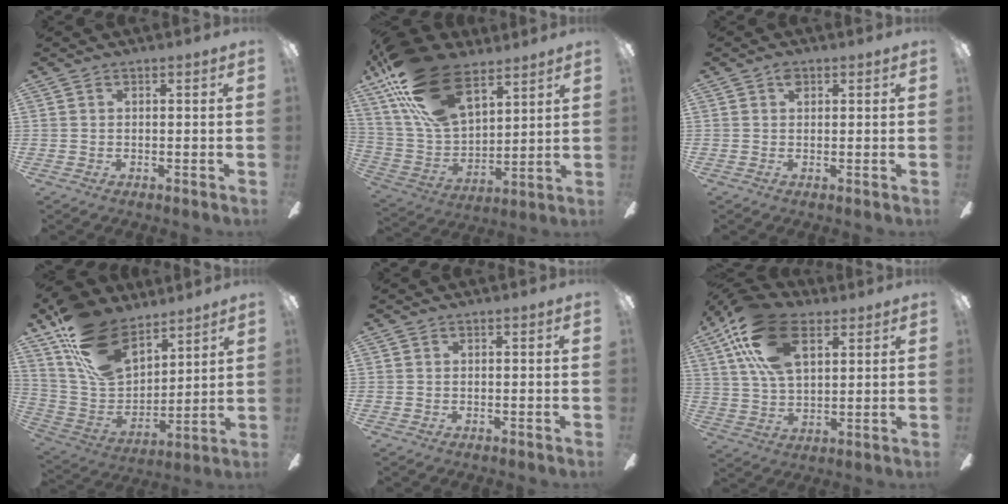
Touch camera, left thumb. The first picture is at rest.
{"total": 24.9, "force": [14.9, 12.9, 15.3], "torque": [-0.320, -0.068, 0.269]}
{"total": 1.9, "force": [1.0, 1.2, 1.1], "torque": [-0.016, -0.001, 0.017]}
{"total": 20.0, "force": [13.4, 11.0, 10.0], "torque": [-0.192, -0.067, 0.254]}
{"total": 0.0}
{"total": 20.7, "force": [9.8, 11.3, 14.4], "torque": [-0.292, -0.015, 0.172]}